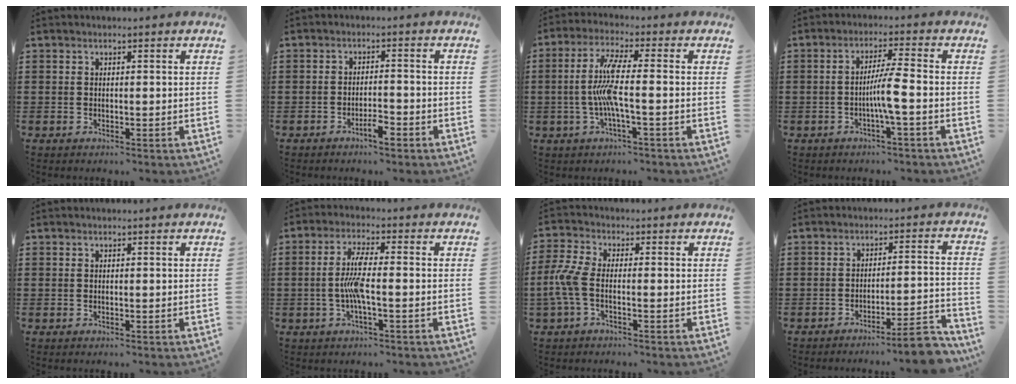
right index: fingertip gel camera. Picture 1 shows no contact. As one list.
[{"total": 2.9, "force": [-2.0, 0.8, 1.9], "torque": [-0.032, 0.007, -0.037]}, {"total": 7.5, "force": [-1.3, 0.7, 7.3], "torque": [-0.166, -0.014, -0.036]}, {"total": 4.8, "force": [-1.4, -0.4, 4.6], "torque": [-0.090, -0.009, -0.031]}, {"total": 0.0}, {"total": 5.8, "force": [-1.2, 1.0, 5.6], "torque": [-0.121, -0.005, -0.031]}, {"total": 5.2, "force": [-1.6, 2.0, 4.5], "torque": [-0.121, -0.011, -0.039]}, {"total": 7.0, "force": [-5.6, 0.3, 4.1], "torque": [-0.061, -0.002, -0.102]}]